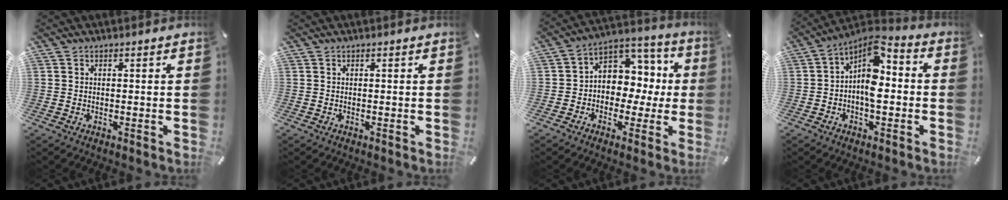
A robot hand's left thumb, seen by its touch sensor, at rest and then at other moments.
{"total": 0.0}
{"total": 9.1, "force": [0.4, 8.4, 3.6], "torque": [-0.049, -0.017, 0.014]}
{"total": 9.1, "force": [-0.5, 5.3, 7.4], "torque": [-0.135, -0.019, -0.013]}